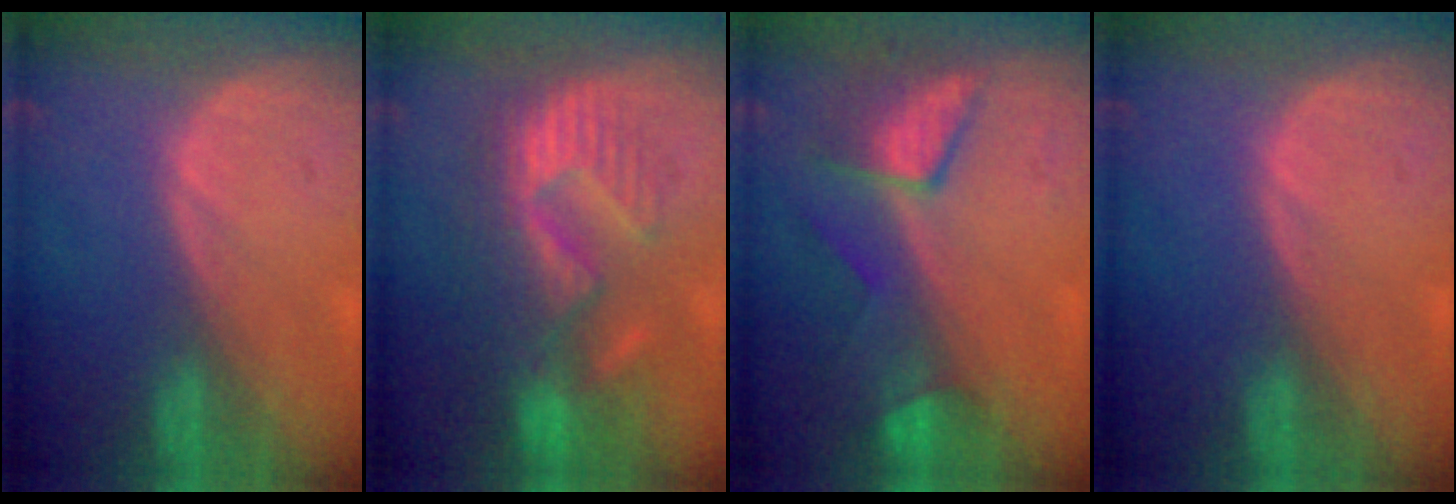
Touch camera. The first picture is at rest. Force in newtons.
{"total": 10.6, "press": 10.0, "slide": 3.7}
{"total": 7.5, "press": 6.9, "slide": 3.0}
{"total": 0.0}